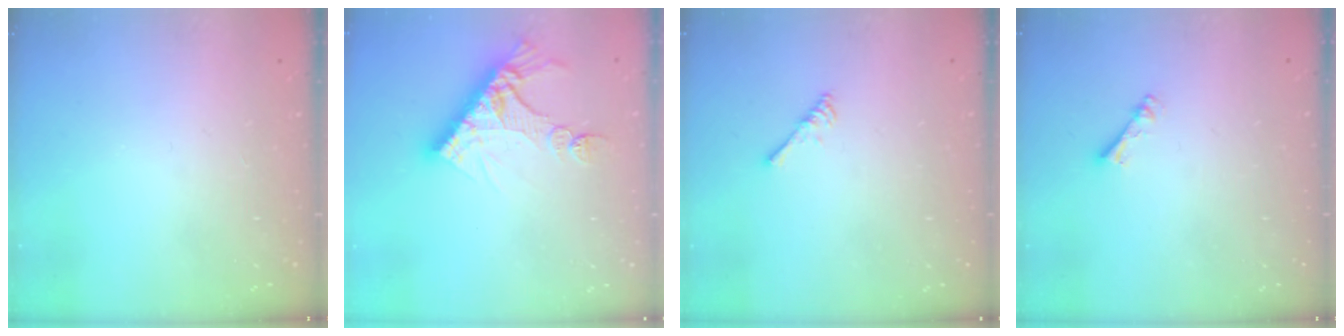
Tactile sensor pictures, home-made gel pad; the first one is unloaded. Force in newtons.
{"total": 11.6, "press": 11.5, "slide": 1.1}
{"total": 2.7, "press": 2.6, "slide": 0.5}
{"total": 2.7, "press": 2.7, "slide": 0.4}